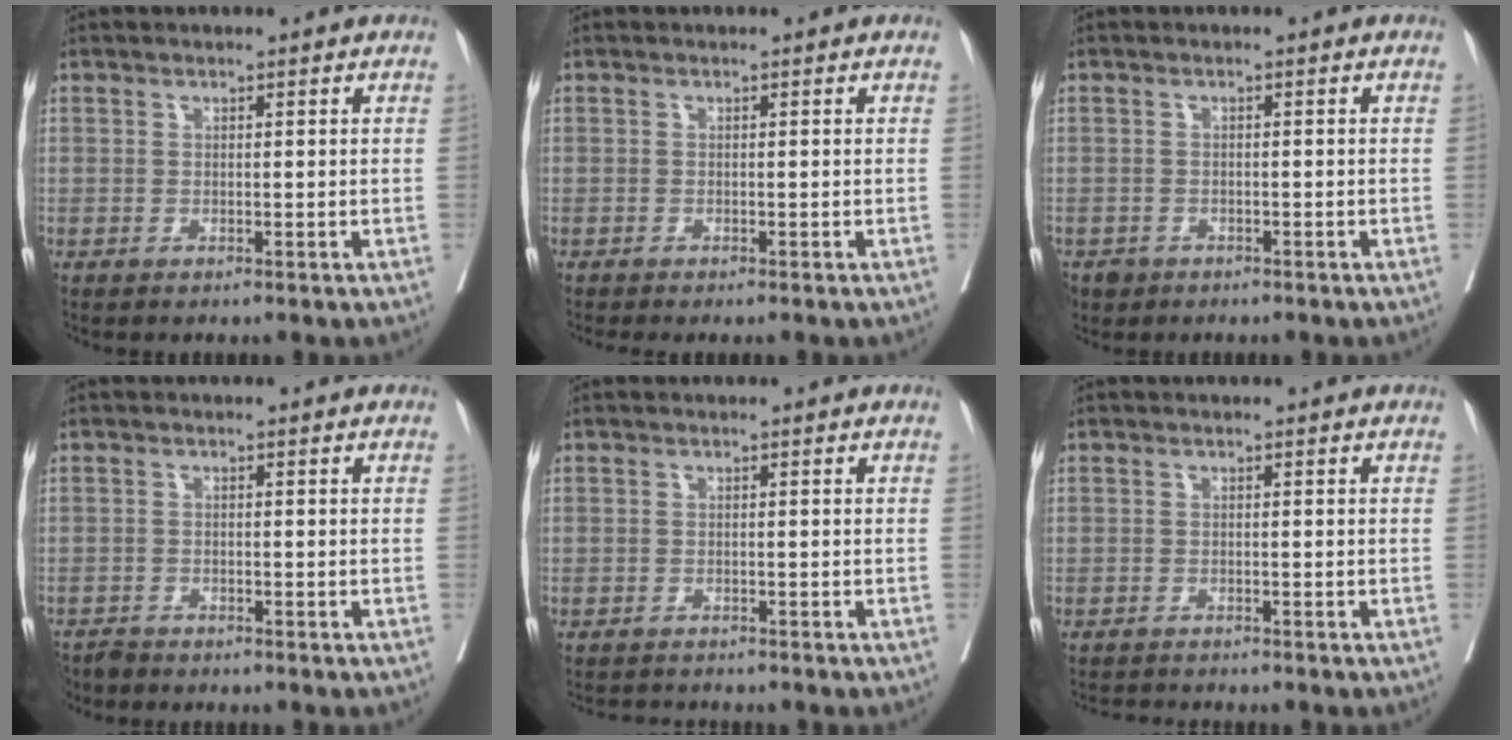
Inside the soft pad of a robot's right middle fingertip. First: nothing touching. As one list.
[{"total": 2.0, "force": [-1.8, 0.1, 0.9], "torque": [-0.009, -0.003, -0.026]}, {"total": 2.7, "force": [-1.8, 2.0, 0.2], "torque": [-0.004, 0.003, -0.031]}, {"total": 2.6, "force": [-2.5, 0.7, -0.3], "torque": [0.008, -0.007, -0.046]}, {"total": 2.5, "force": [-2.5, 0.2, 0.1], "torque": [0.001, -0.010, -0.040]}, {"total": 2.7, "force": [-2.7, -0.1, 0.2], "torque": [-0.001, -0.012, -0.044]}]